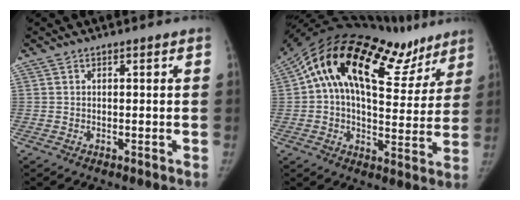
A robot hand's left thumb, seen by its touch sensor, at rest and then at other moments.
{"total": 26.9, "force": [15.3, 13.6, 17.4], "torque": [-0.255, 0.017, 0.233]}